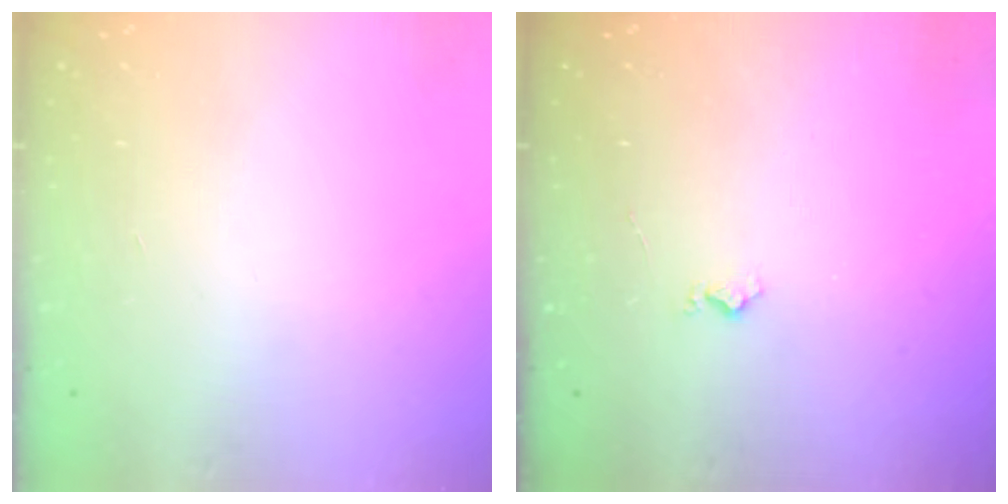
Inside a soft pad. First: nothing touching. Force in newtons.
{"total": 4.1, "press": 4.1, "slide": 0.4}